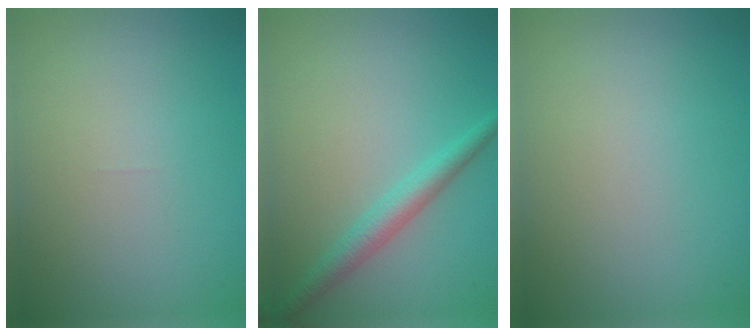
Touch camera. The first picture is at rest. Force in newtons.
{"total": 2.7, "press": 2.7, "slide": 0.0}
{"total": 0.0}